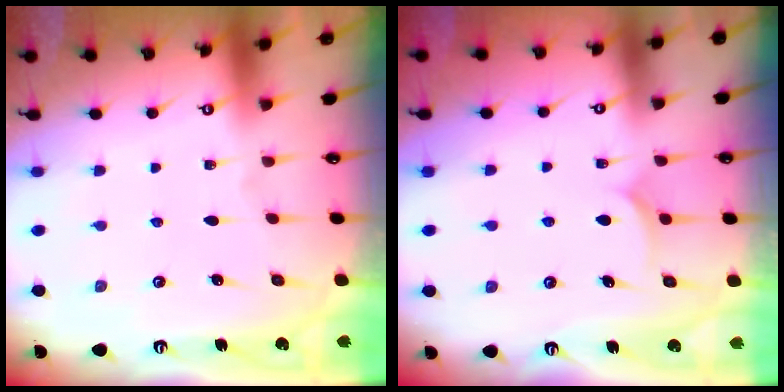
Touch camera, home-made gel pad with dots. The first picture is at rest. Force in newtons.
{"total": 5.5, "press": 5.5, "slide": 0.2}